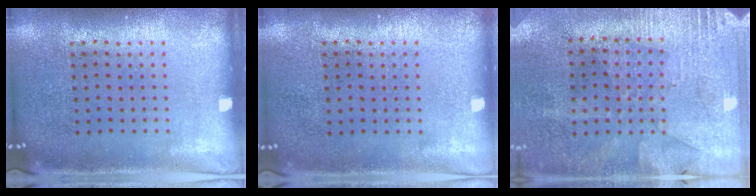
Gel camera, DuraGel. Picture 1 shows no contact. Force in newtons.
{"total": 0.0}
{"total": 2.8, "press": 2.5, "slide": 1.1}